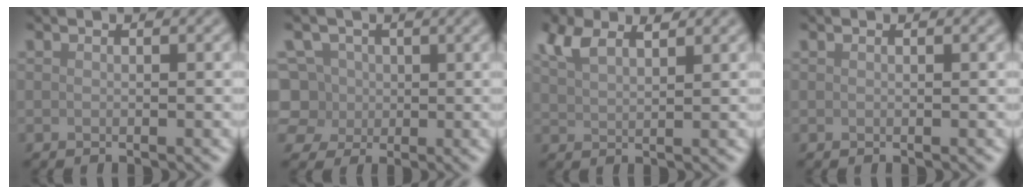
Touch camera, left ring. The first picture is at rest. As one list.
[{"total": 6.2, "force": [0.4, 5.6, 2.5], "torque": [-0.041, 0.033, -0.020]}, {"total": 3.5, "force": [2.3, 1.5, 2.1], "torque": [-0.054, 0.008, 0.047]}, {"total": 0.0}]